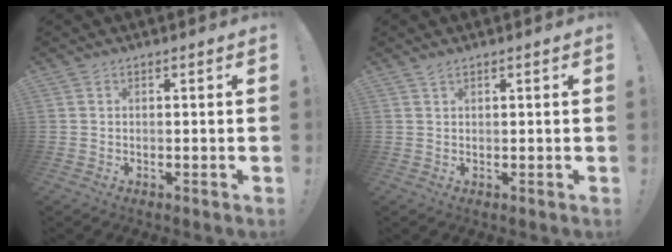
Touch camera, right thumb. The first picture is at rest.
{"total": 1.1, "force": [0.8, 0.2, 0.7], "torque": [-0.009, -0.003, 0.014]}